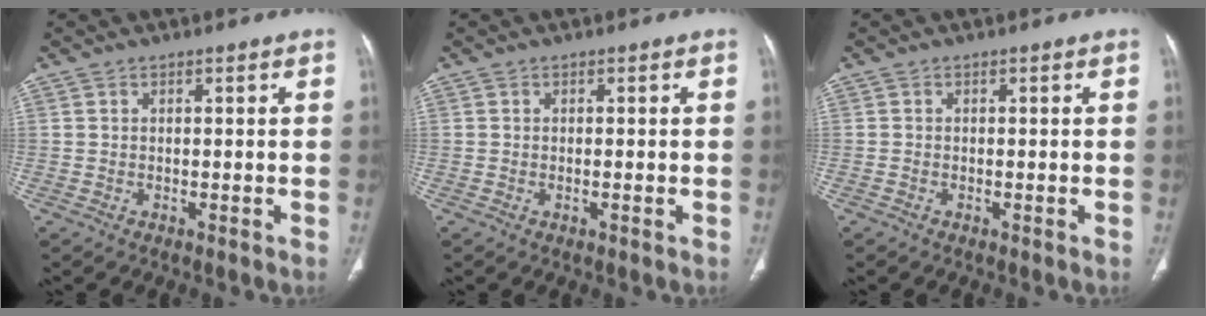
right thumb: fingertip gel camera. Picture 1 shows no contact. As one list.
[{"total": 0.7, "force": [-0.1, 0.1, 0.7], "torque": [-0.010, 0.000, -0.002]}, {"total": 0.0}]